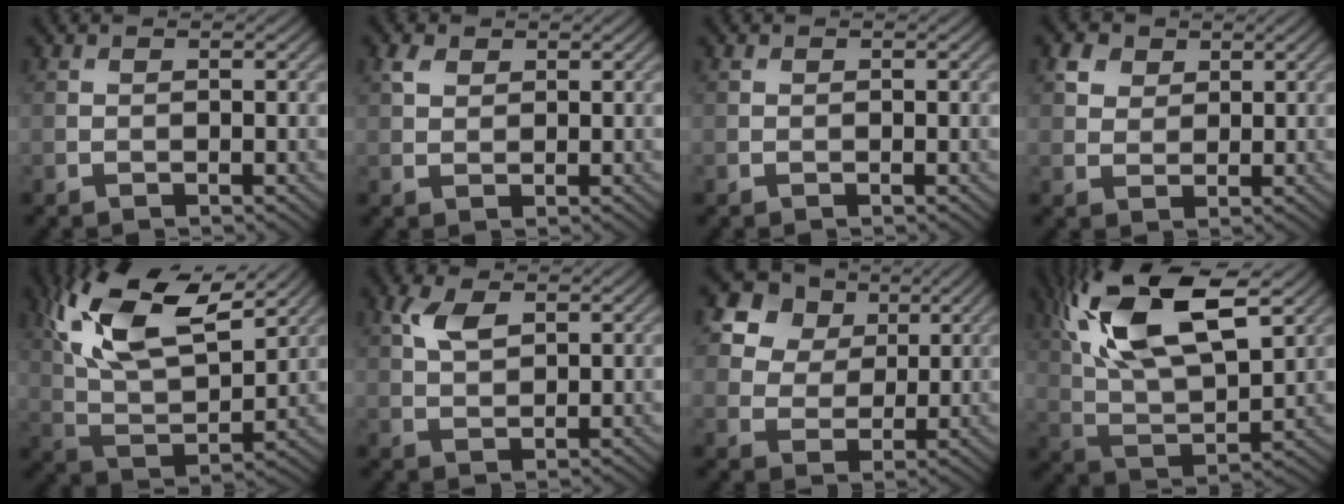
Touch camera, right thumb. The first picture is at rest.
{"total": 1.9, "force": [1.2, 1.2, 0.9], "torque": [-0.025, 0.002, 0.023]}
{"total": 0.0}
{"total": 2.9, "force": [1.7, 2.1, 1.1], "torque": [-0.028, 0.001, 0.033]}
{"total": 15.5, "force": [7.9, 6.6, 11.5], "torque": [-0.250, 0.015, 0.140]}
{"total": 4.1, "force": [1.9, 2.0, 3.0], "torque": [-0.073, 0.006, 0.039]}
{"total": 12.4, "force": [7.0, 8.8, 5.2], "torque": [-0.160, 0.015, 0.137]}
{"total": 17.8, "force": [8.2, 7.3, 14.0], "torque": [-0.302, 0.027, 0.136]}